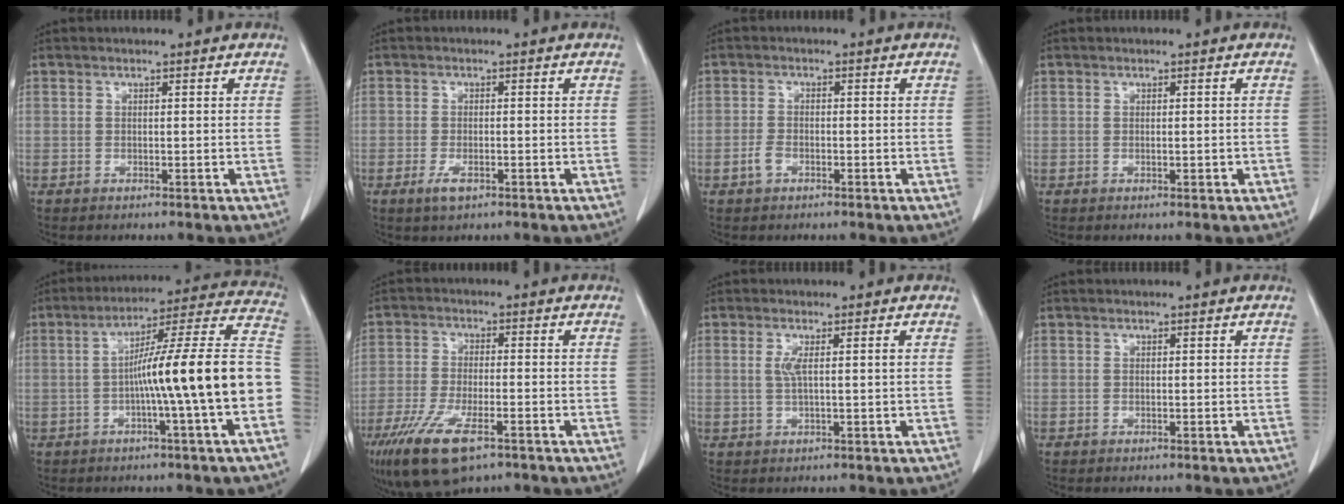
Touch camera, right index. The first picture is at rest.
{"total": 2.6, "force": [-1.4, 0.9, 2.0], "torque": [-0.040, -0.001, -0.024]}
{"total": 2.1, "force": [-1.1, 1.2, 1.3], "torque": [-0.028, 0.003, -0.022]}
{"total": 0.7, "force": [-0.2, 0.2, 0.7], "torque": [-0.014, -0.001, 0.000]}
{"total": 18.3, "force": [-3.2, -0.5, 18.0], "torque": [-0.241, 0.034, -0.054]}
{"total": 12.6, "force": [-7.8, 3.6, 9.2], "torque": [-0.182, -0.028, -0.133]}
{"total": 2.3, "force": [0.4, -0.2, 2.3], "torque": [-0.051, 0.002, 0.007]}
{"total": 0.0}